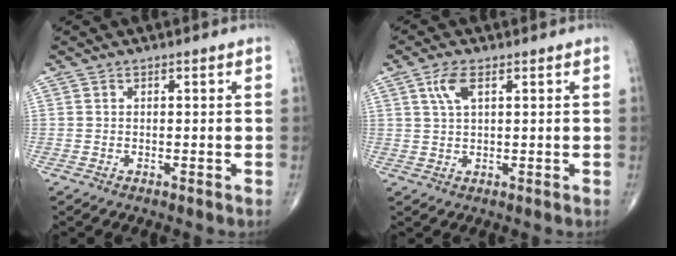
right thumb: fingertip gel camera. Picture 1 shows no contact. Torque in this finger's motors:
{"motor_torque": [-0.17, 0.19, 0.05, 0.00, 0.03]}